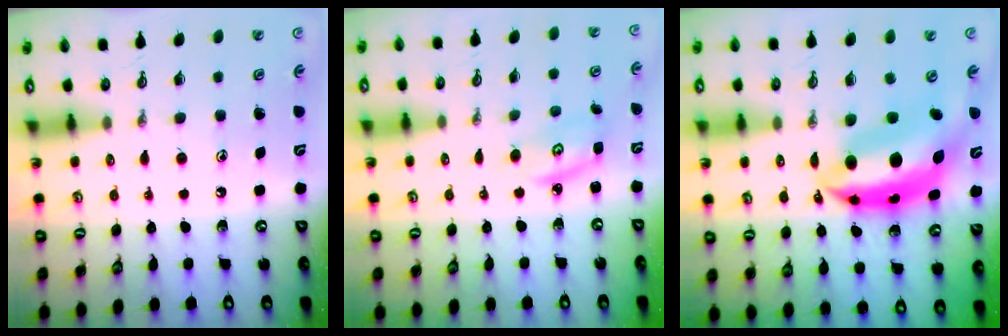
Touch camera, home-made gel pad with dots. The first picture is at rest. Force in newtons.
{"total": 2.7, "press": 2.6, "slide": 0.3}
{"total": 11.1, "press": 11.1, "slide": 1.0}